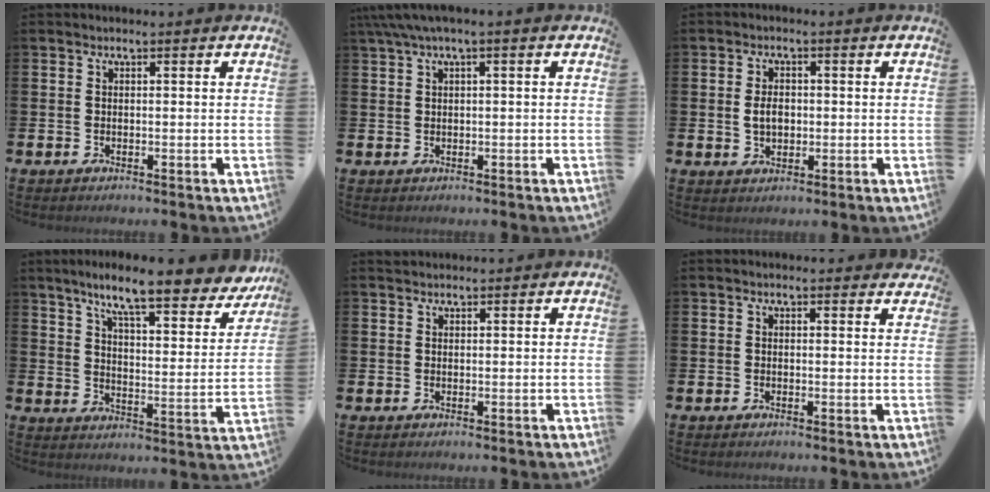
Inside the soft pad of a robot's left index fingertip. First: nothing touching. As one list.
[{"total": 2.4, "force": [1.0, 0.2, 2.1], "torque": [-0.044, 0.004, 0.018]}, {"total": 3.1, "force": [0.1, 2.2, 2.2], "torque": [-0.023, 0.001, -0.006]}, {"total": 9.7, "force": [8.3, 1.0, 4.9], "torque": [-0.110, -0.052, 0.136]}, {"total": 1.0, "force": [0.9, 0.3, 0.0], "torque": [0.011, -0.002, 0.015]}, {"total": 0.9, "force": [0.8, 0.2, 0.2], "torque": [0.008, -0.001, 0.012]}]